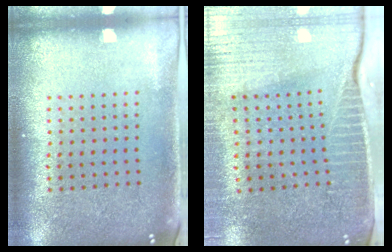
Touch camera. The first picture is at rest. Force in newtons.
{"total": 3.8, "press": 3.4, "slide": 1.7}